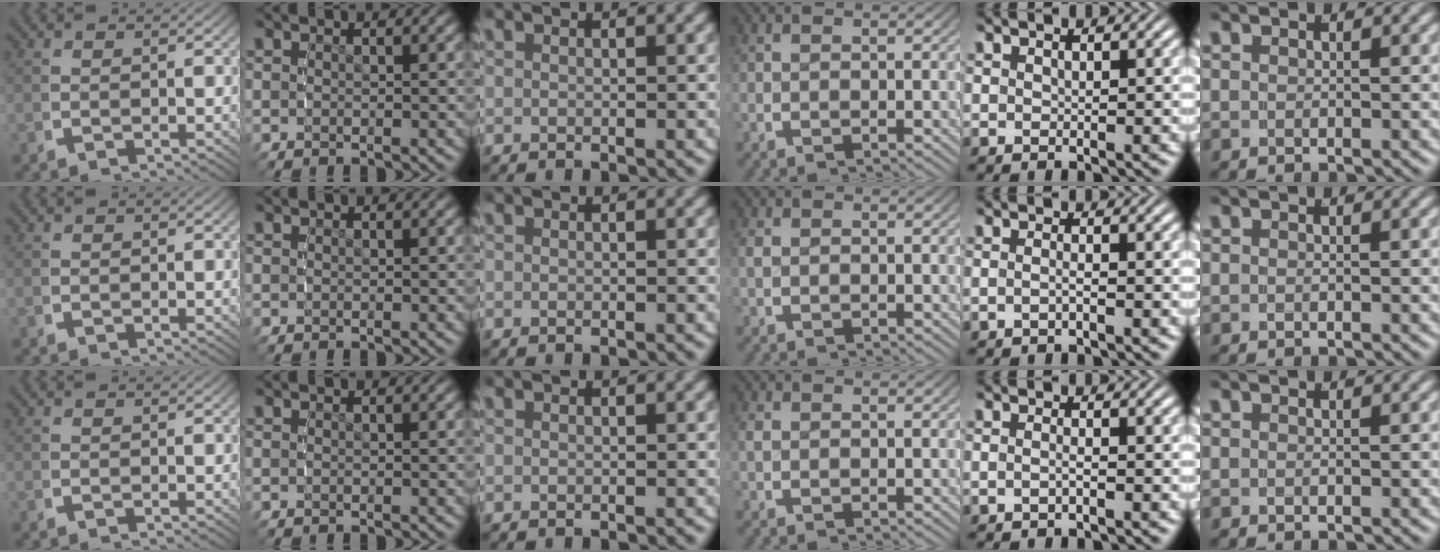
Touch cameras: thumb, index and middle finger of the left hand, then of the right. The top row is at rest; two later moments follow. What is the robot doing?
{"motion": "grasp_and_lifting", "object": "small bumper sticker"}